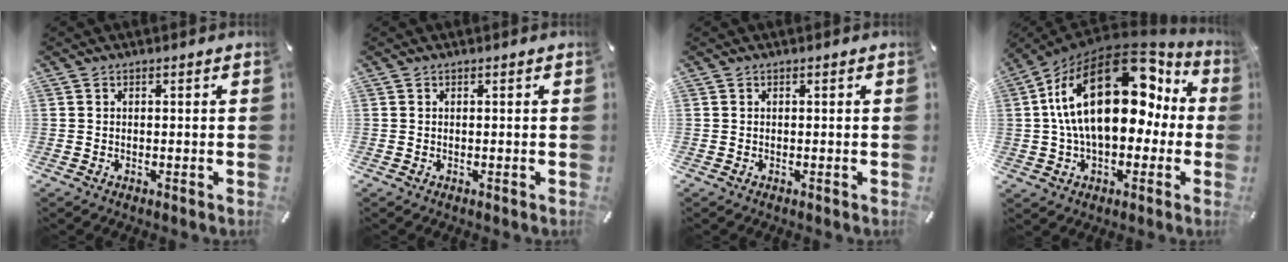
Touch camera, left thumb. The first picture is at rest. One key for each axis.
{"total": 0.0}
{"total": 0.0}
{"total": 26.1, "fx": 5.9, "fy": 15.5, "fz": 20.1, "tx": -0.360, "ty": -0.033, "tz": 0.101}